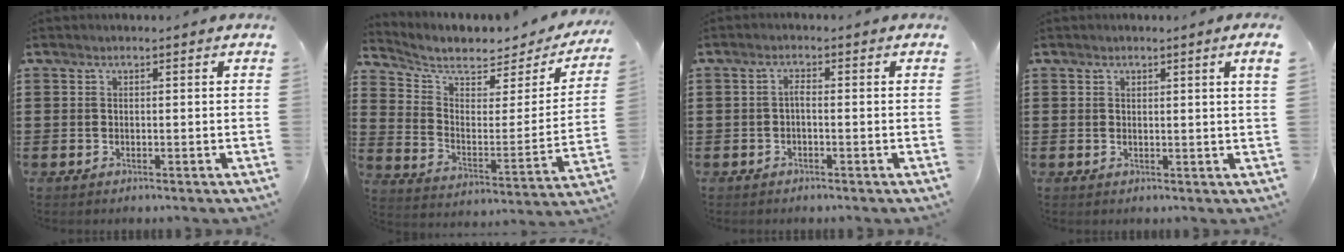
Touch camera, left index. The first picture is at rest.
{"total": 5.4, "force": [4.6, 1.6, 2.4], "torque": [-0.074, -0.036, 0.076]}
{"total": 1.4, "force": [-0.5, 0.3, 1.3], "torque": [-0.026, 0.001, -0.010]}
{"total": 1.3, "force": [0.8, -0.4, 1.0], "torque": [-0.018, -0.005, 0.013]}